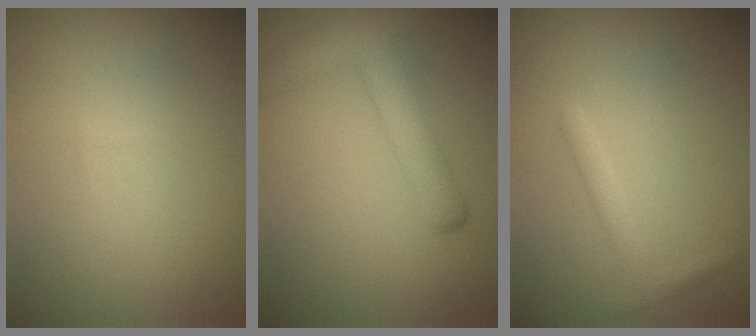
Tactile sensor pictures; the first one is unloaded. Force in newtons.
{"total": 4.4, "press": 4.4, "slide": 0.3}
{"total": 1.5, "press": 1.5, "slide": 0.1}